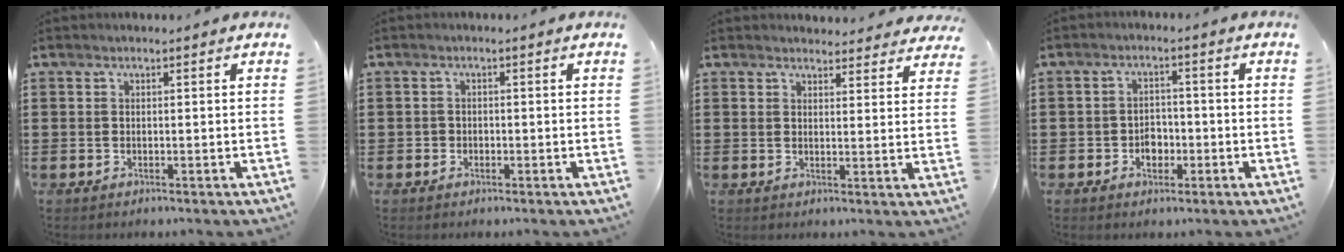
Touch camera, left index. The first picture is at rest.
{"total": 0.8, "force": [-0.2, 0.8, 0.2], "torque": [-0.006, 0.004, -0.005]}
{"total": 3.4, "force": [3.3, 0.6, 0.4], "torque": [-0.009, -0.014, 0.060]}
{"total": 2.8, "force": [-1.1, 2.1, 1.5], "torque": [-0.033, 0.004, -0.024]}